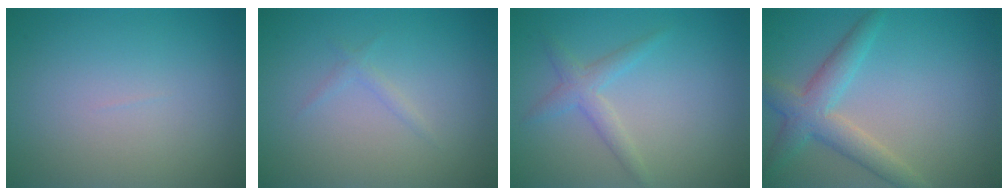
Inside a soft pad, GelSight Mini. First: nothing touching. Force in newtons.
{"total": 0.8, "press": 0.8, "slide": 0.1}
{"total": 2.1, "press": 2.1, "slide": 0.1}
{"total": 4.0, "press": 4.0, "slide": 0.3}